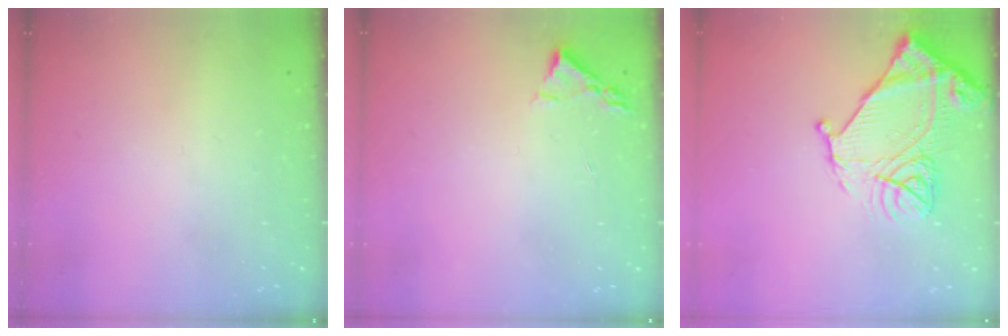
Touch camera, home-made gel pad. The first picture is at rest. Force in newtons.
{"total": 2.2, "press": 2.2, "slide": 0.3}
{"total": 16.4, "press": 16.3, "slide": 1.6}